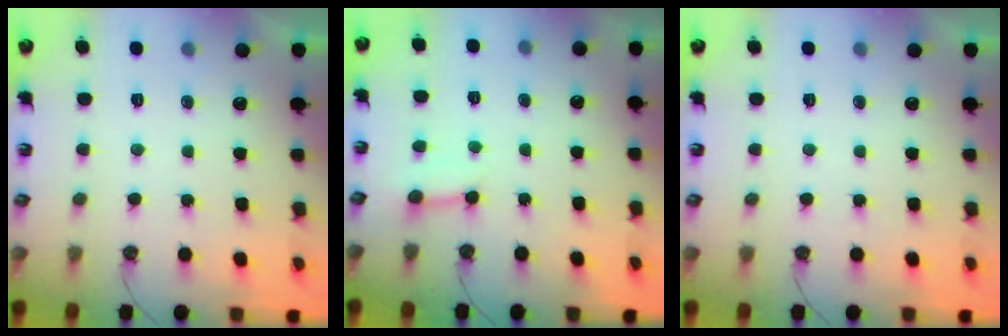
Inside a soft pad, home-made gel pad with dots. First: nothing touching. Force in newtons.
{"total": 2.8, "press": 2.7, "slide": 0.4}
{"total": 0.0}